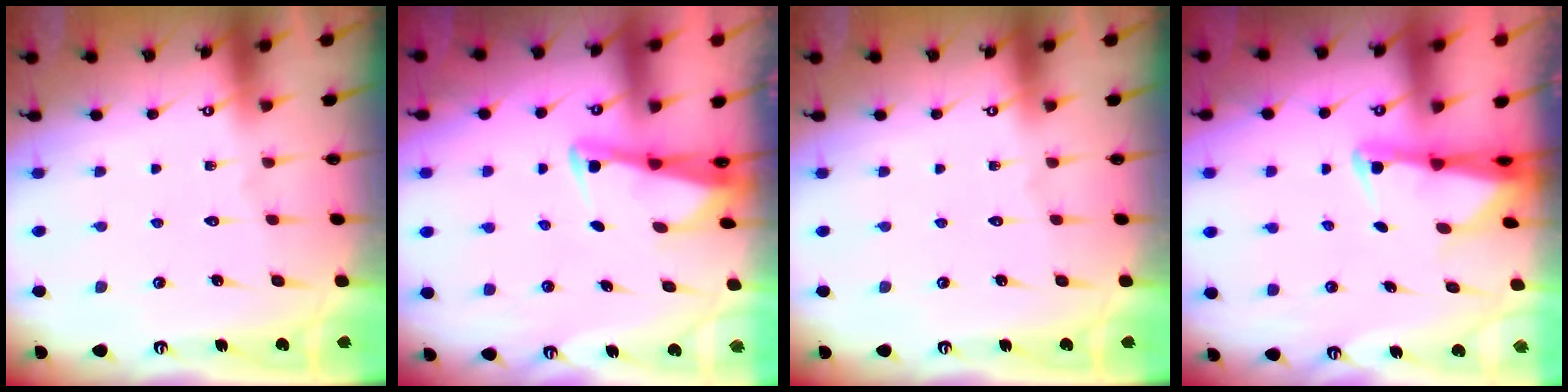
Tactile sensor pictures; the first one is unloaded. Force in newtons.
{"total": 2.9, "press": 2.8, "slide": 0.3}
{"total": 0.0}
{"total": 2.4, "press": 2.3, "slide": 0.5}